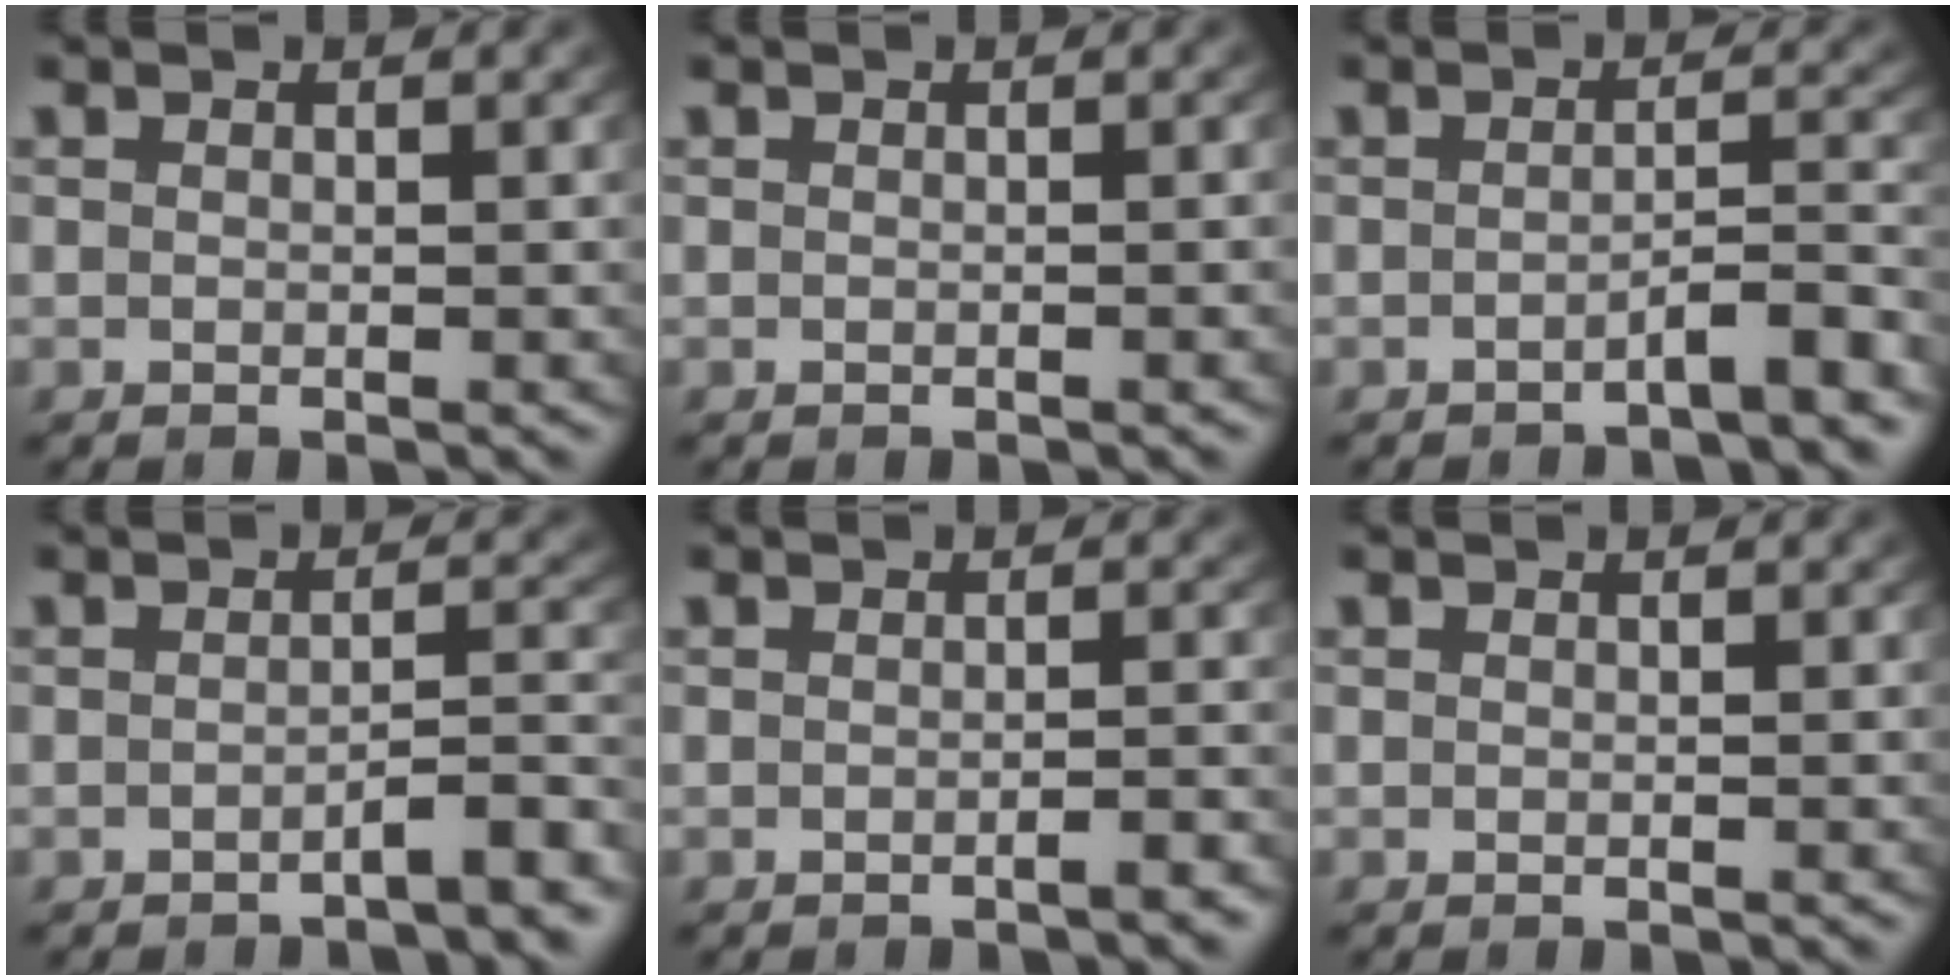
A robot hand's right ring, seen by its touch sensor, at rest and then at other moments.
{"total": 0.0}
{"total": 2.5, "force": [-2.0, 0.2, 1.5], "torque": [-0.014, 0.000, -0.034]}
{"total": 2.6, "force": [-2.0, 0.4, 1.5], "torque": [-0.016, -0.001, -0.033]}
{"total": 1.0, "force": [-0.9, -0.2, 0.3], "torque": [-0.005, 0.001, -0.016]}
{"total": 0.0}